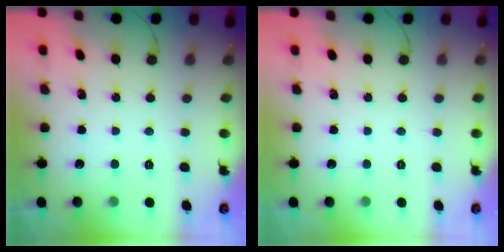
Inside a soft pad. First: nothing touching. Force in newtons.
{"total": 0.0}